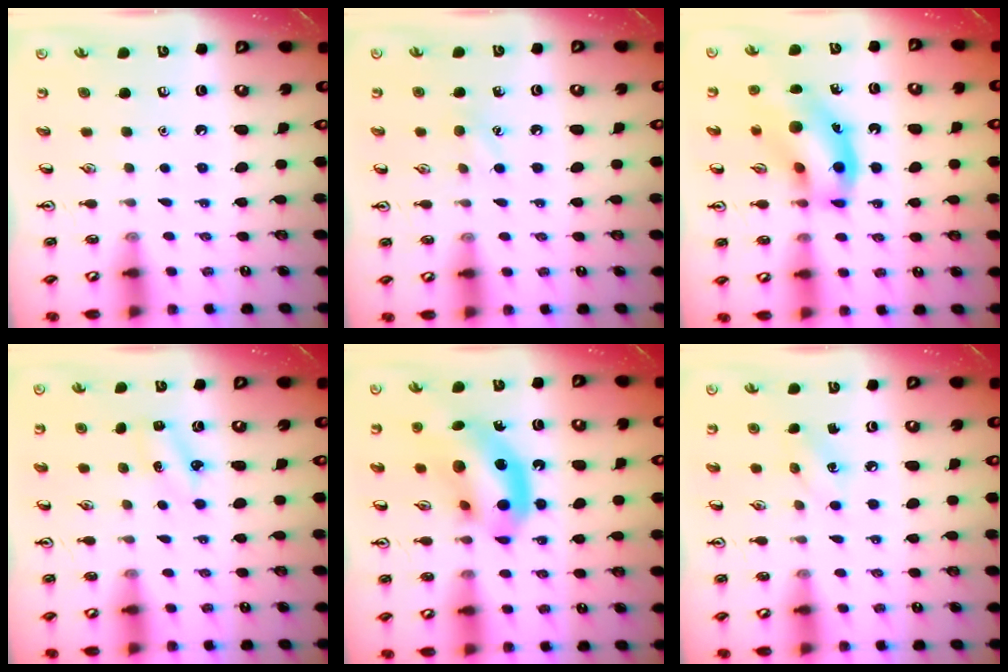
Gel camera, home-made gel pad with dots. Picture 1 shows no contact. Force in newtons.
{"total": 6.5, "press": 6.3, "slide": 1.3}
{"total": 15.9, "press": 15.6, "slide": 2.6}
{"total": 2.9, "press": 2.7, "slide": 0.9}
{"total": 13.6, "press": 13.2, "slide": 3.4}
{"total": 4.0, "press": 3.8, "slide": 1.3}